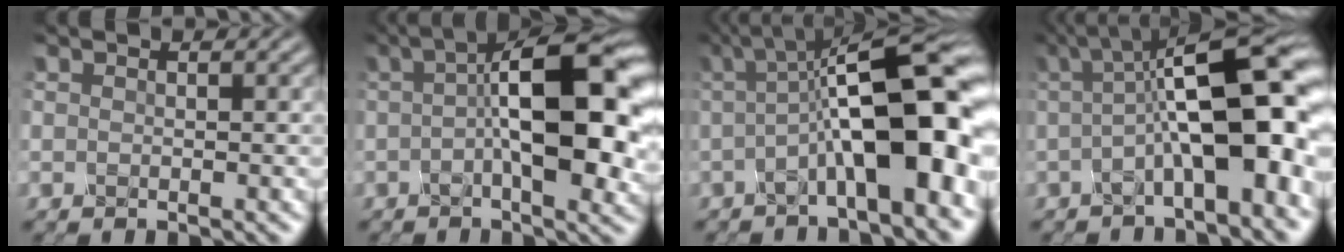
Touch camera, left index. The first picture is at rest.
{"total": 11.5, "force": [0.2, 3.6, 11.0], "torque": [-0.159, 0.012, -0.006]}
{"total": 12.4, "force": [-0.7, 3.5, 11.9], "torque": [-0.176, 0.022, -0.018]}
{"total": 11.5, "force": [0.0, 3.4, 11.0], "torque": [-0.158, 0.023, -0.008]}